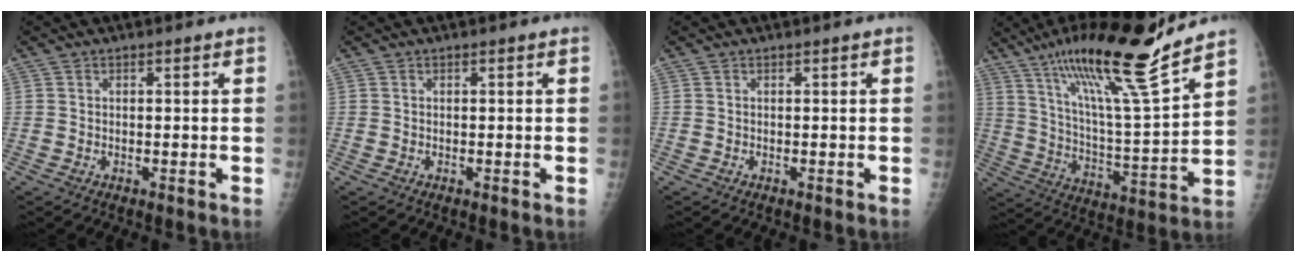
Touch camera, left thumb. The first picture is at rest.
{"total": 0.0}
{"total": 0.0}
{"total": 22.4, "force": [15.9, 2.3, 15.6], "torque": [-0.244, -0.072, 0.275]}